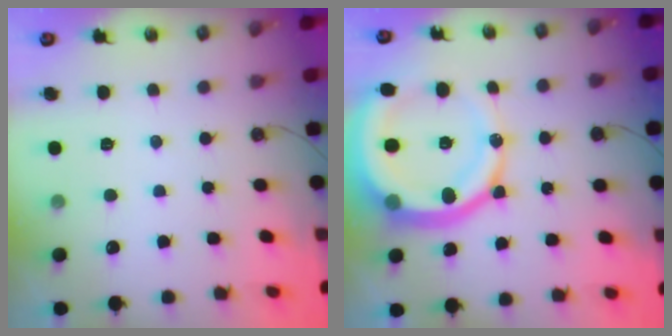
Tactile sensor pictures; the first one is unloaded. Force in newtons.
{"total": 21.0, "press": 20.9, "slide": 2.5}